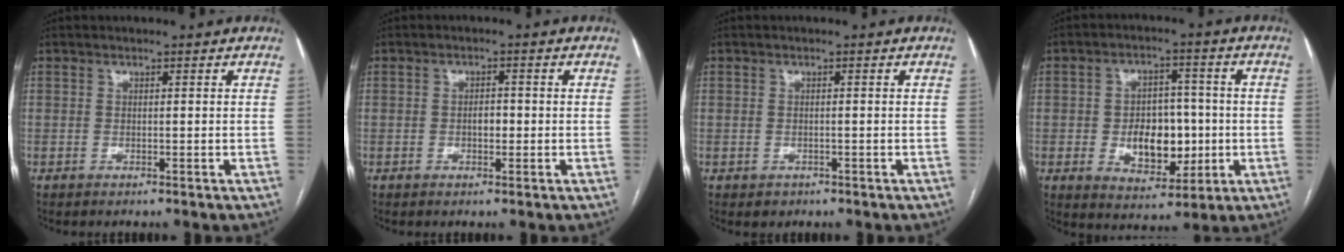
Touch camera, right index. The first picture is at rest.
{"total": 2.0, "force": [-0.4, 1.1, 1.7], "torque": [-0.025, 0.004, -0.005]}
{"total": 1.4, "force": [-0.7, 1.2, 0.3], "torque": [-0.003, 0.003, -0.004]}
{"total": 9.7, "force": [-1.3, 6.0, 7.6], "torque": [-0.122, 0.013, -0.010]}